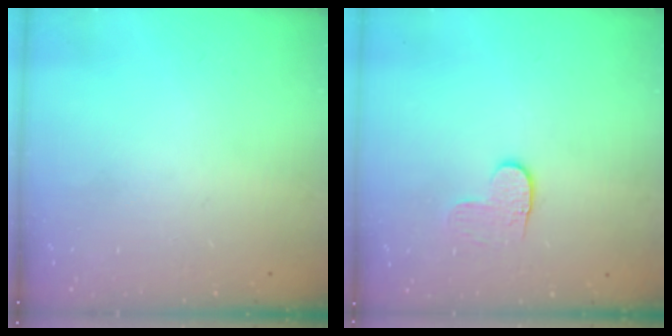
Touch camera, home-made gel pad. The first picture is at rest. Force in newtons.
{"total": 3.3, "press": 3.3, "slide": 0.4}